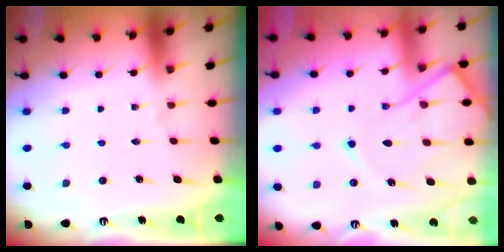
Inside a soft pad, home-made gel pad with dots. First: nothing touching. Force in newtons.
{"total": 12.1, "press": 12.0, "slide": 1.3}